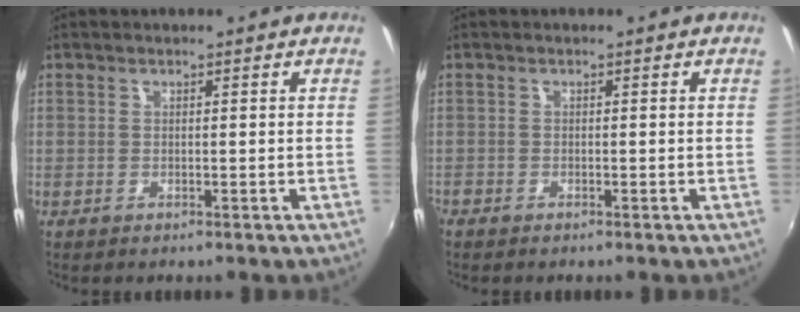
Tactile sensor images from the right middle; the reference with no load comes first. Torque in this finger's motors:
{"motor_torque": [0.43, -0.41, 0.26, 0.15]}